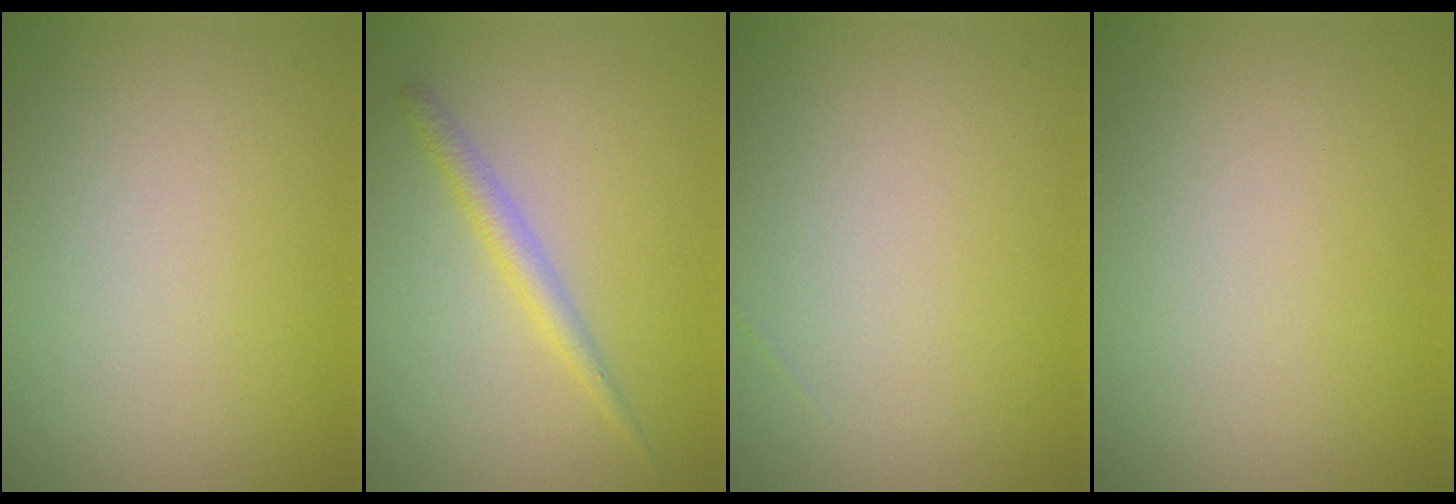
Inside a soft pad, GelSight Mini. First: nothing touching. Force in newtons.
{"total": 1.7, "press": 1.7, "slide": 0.1}
{"total": 0.0}
{"total": 0.0}